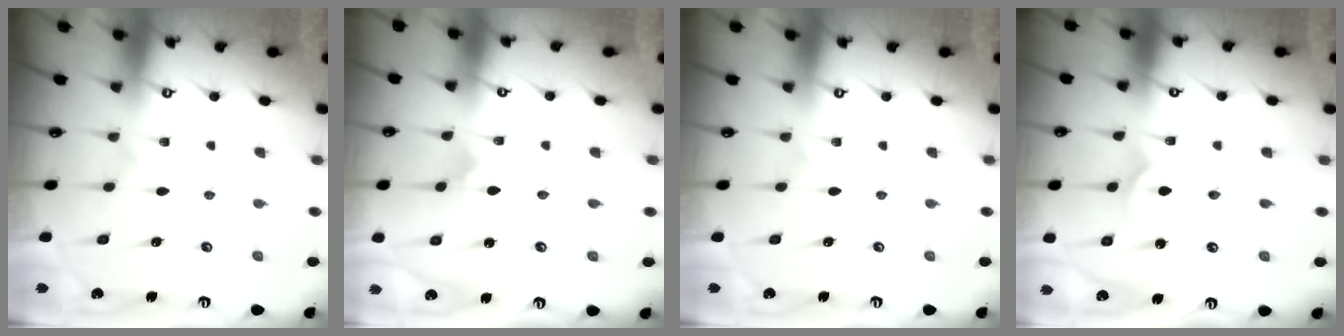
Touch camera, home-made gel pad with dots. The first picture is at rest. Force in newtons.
{"total": 1.4, "press": 1.4, "slide": 0.0}
{"total": 0.0}
{"total": 1.6, "press": 1.6, "slide": 0.0}